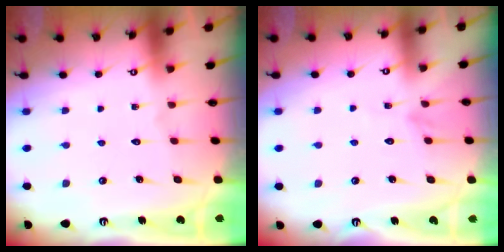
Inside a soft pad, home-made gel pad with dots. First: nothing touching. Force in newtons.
{"total": 1.7, "press": 1.7, "slide": 0.2}